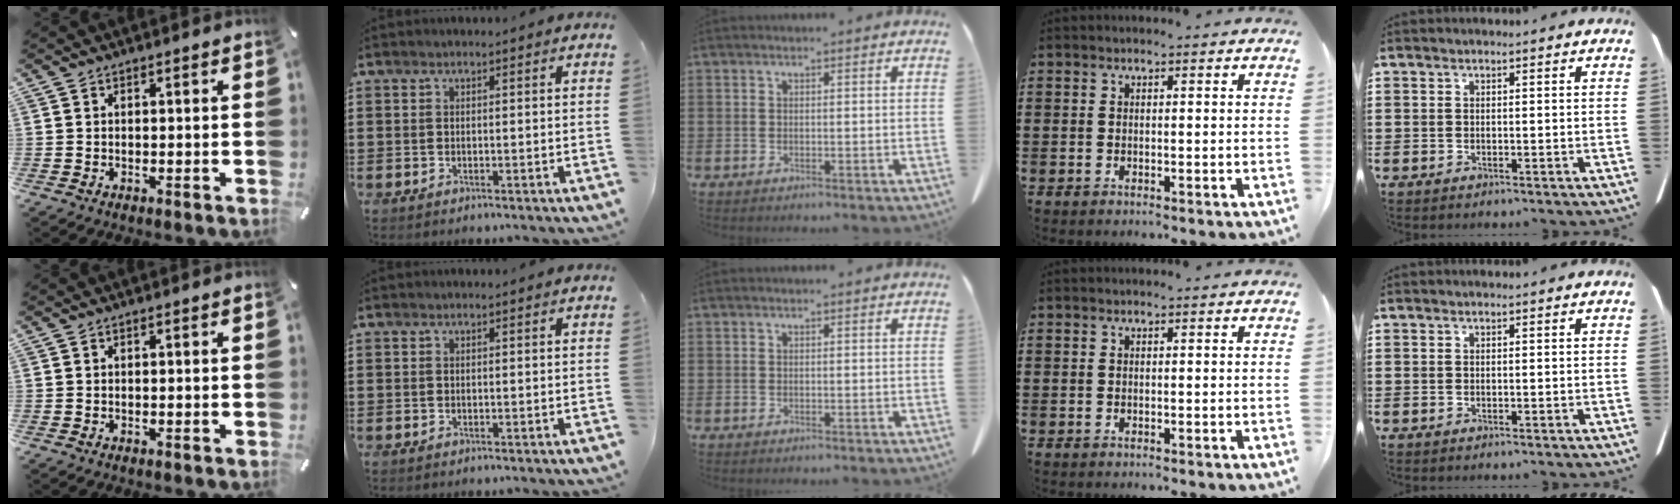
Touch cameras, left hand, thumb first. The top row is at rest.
{}